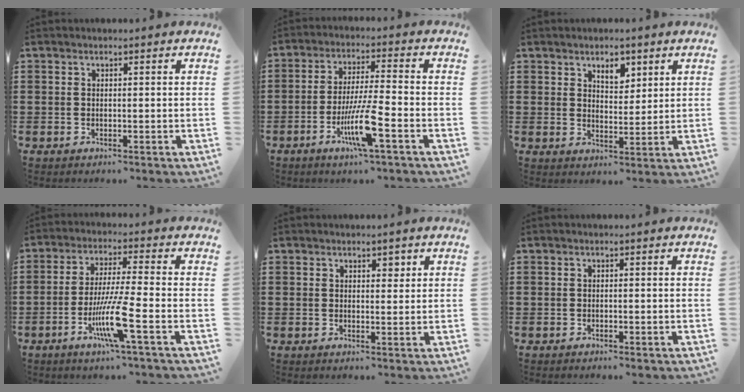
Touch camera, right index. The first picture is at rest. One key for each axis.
{"total": 8.7, "fx": -3.9, "fy": 0.5, "fz": 7.8, "tx": -0.159, "ty": -0.017, "tz": -0.077}
{"total": 4.0, "fx": 2.8, "fy": 2.1, "fz": 1.9, "tx": -0.030, "ty": 0.001, "tz": 0.047}
{"total": 9.2, "fx": -3.8, "fy": 0.1, "fz": 8.4, "tx": -0.172, "ty": -0.018, "tz": -0.076}
{"total": 1.6, "fx": 1.1, "fy": 0.9, "fz": 0.8, "tx": -0.009, "ty": 0.003, "tz": 0.018}
{"total": 0.5, "fx": -0.5, "fy": 0.1, "fz": 0.1, "tx": -0.002, "ty": -0.001, "tz": -0.010}